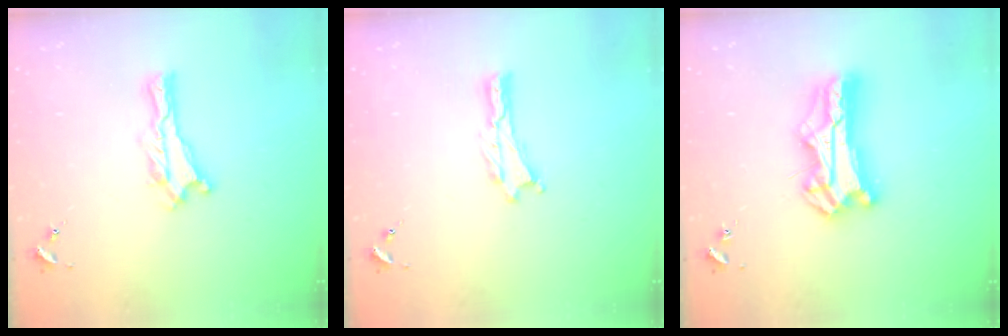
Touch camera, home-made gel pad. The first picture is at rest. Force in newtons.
{"total": 0.0}
{"total": 12.0, "press": 11.9, "slide": 0.9}